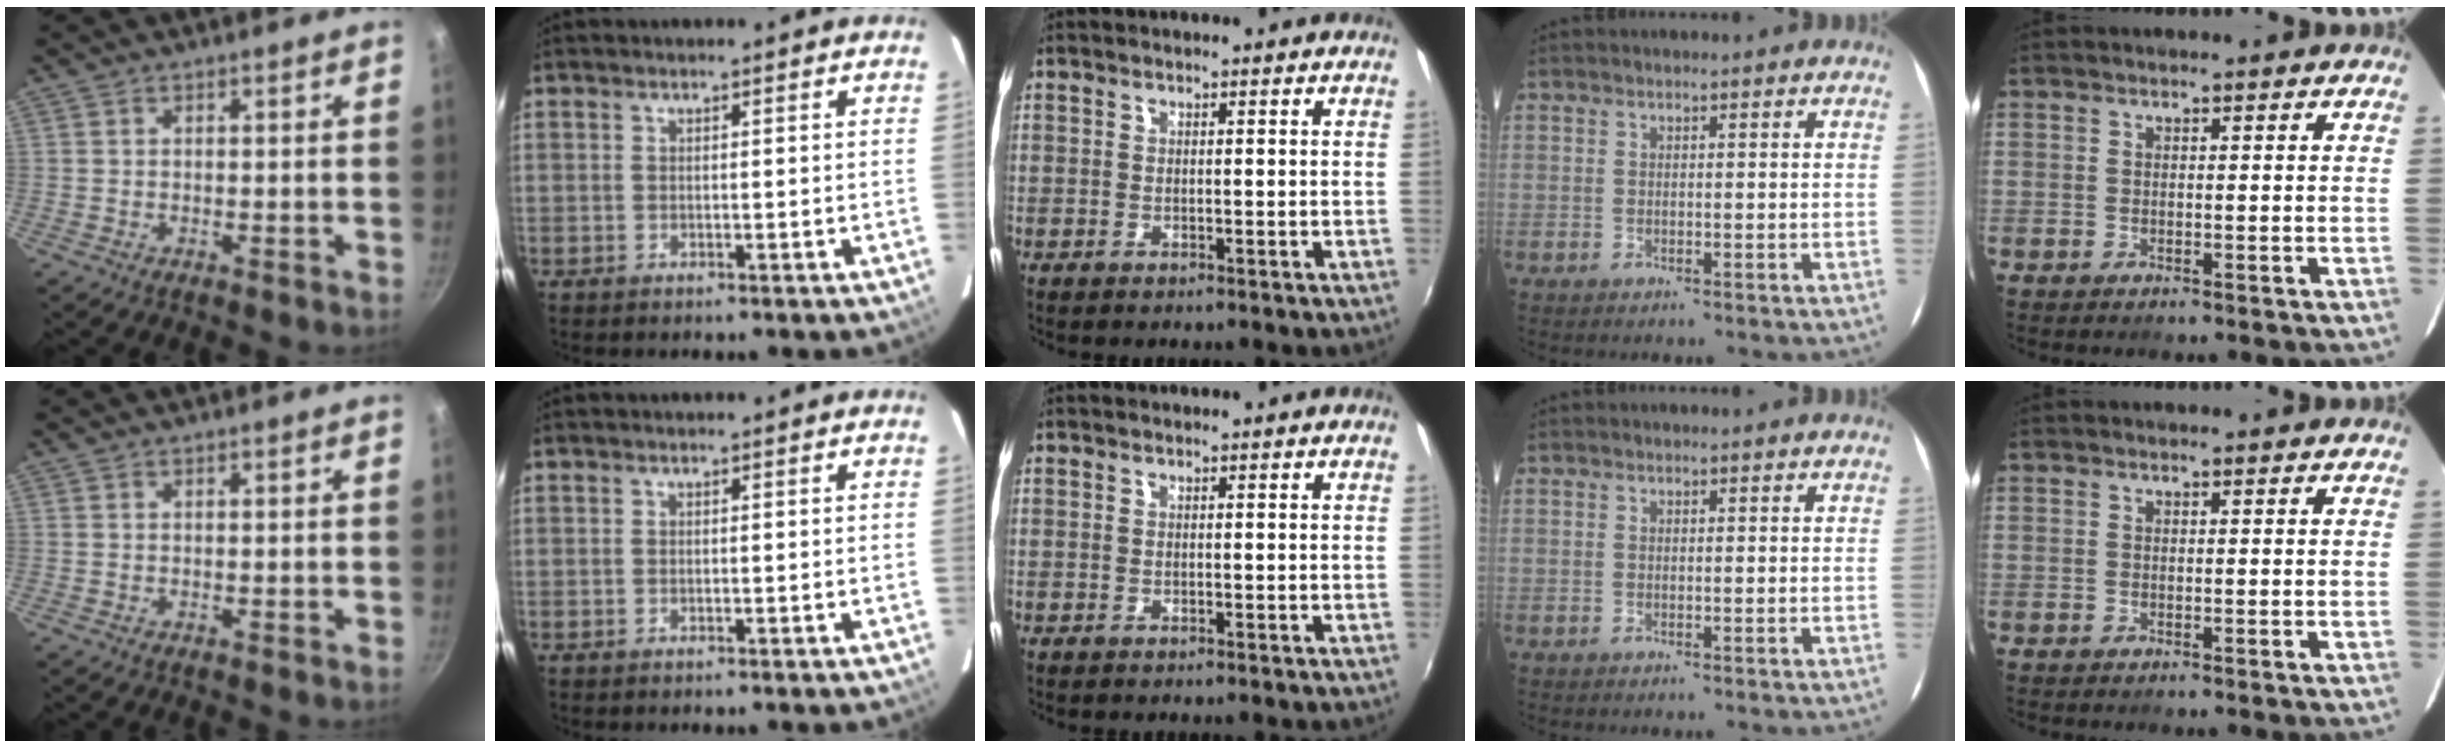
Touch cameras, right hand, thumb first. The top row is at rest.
{}